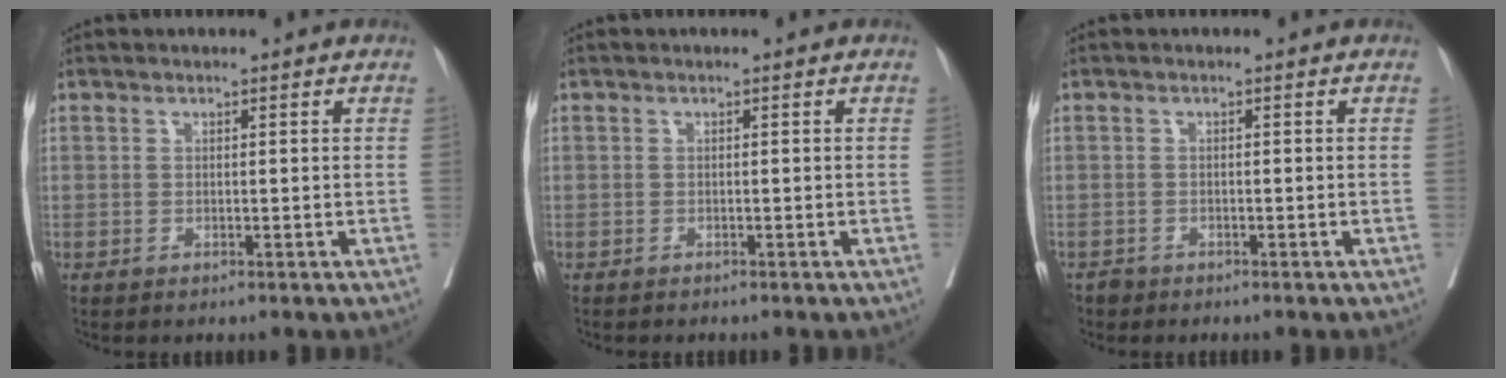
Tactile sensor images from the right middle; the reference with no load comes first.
{"total": 0.9, "force": [-0.9, 0.2, 0.3], "torque": [-0.009, -0.002, -0.014]}
{"total": 1.0, "force": [-0.8, 0.6, -0.1], "torque": [-0.003, 0.002, -0.017]}